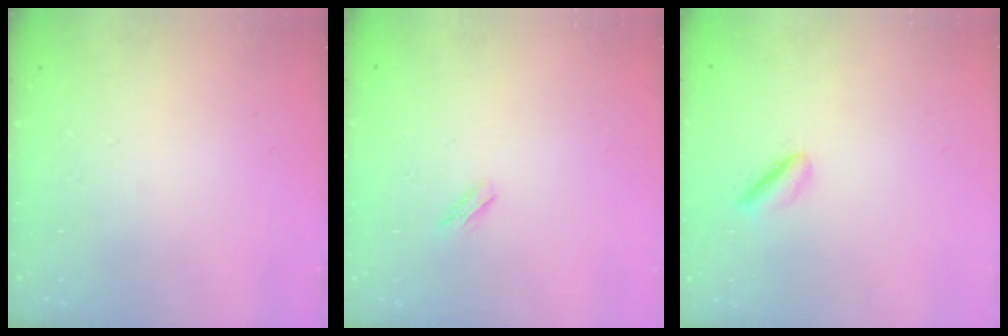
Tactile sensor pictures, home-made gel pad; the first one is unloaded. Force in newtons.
{"total": 1.7, "press": 1.5, "slide": 0.6}
{"total": 1.8, "press": 1.8, "slide": 0.4}